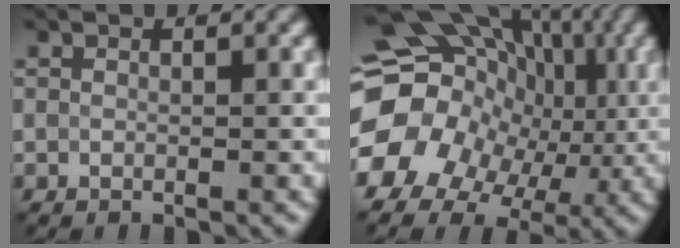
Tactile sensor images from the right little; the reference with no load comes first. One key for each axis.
{"total": 17.6, "fx": -0.2, "fy": 14.6, "fz": 9.8, "tx": -0.182, "ty": 0.002, "tz": -0.010}